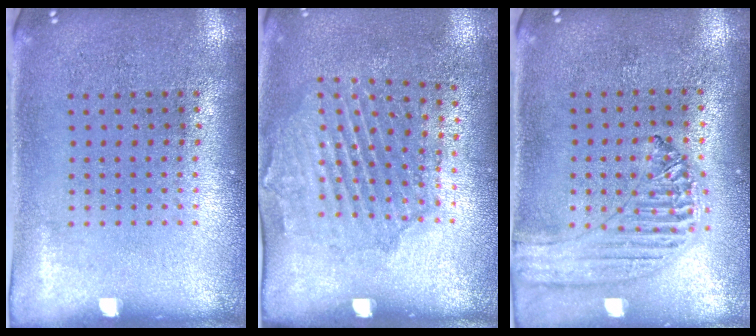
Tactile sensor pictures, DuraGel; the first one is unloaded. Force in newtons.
{"total": 1.6, "press": 1.4, "slide": 0.8}
{"total": 1.2, "press": 1.2, "slide": 0.1}